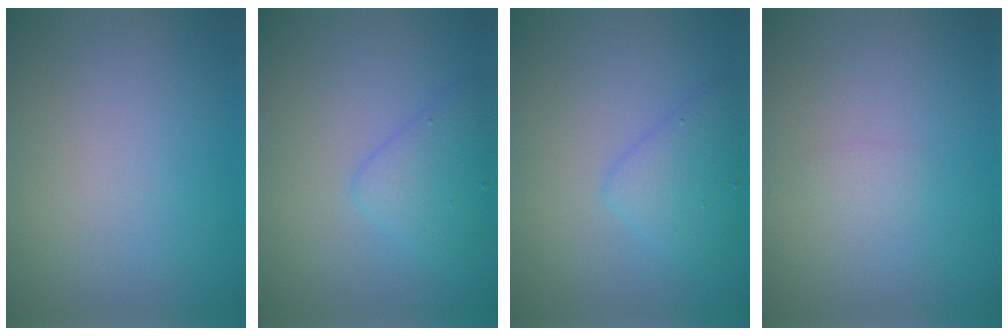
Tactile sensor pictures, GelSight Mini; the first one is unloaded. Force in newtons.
{"total": 2.9, "press": 2.9, "slide": 0.1}
{"total": 2.9, "press": 2.9, "slide": 0.1}
{"total": 0.6, "press": 0.6, "slide": 0.1}